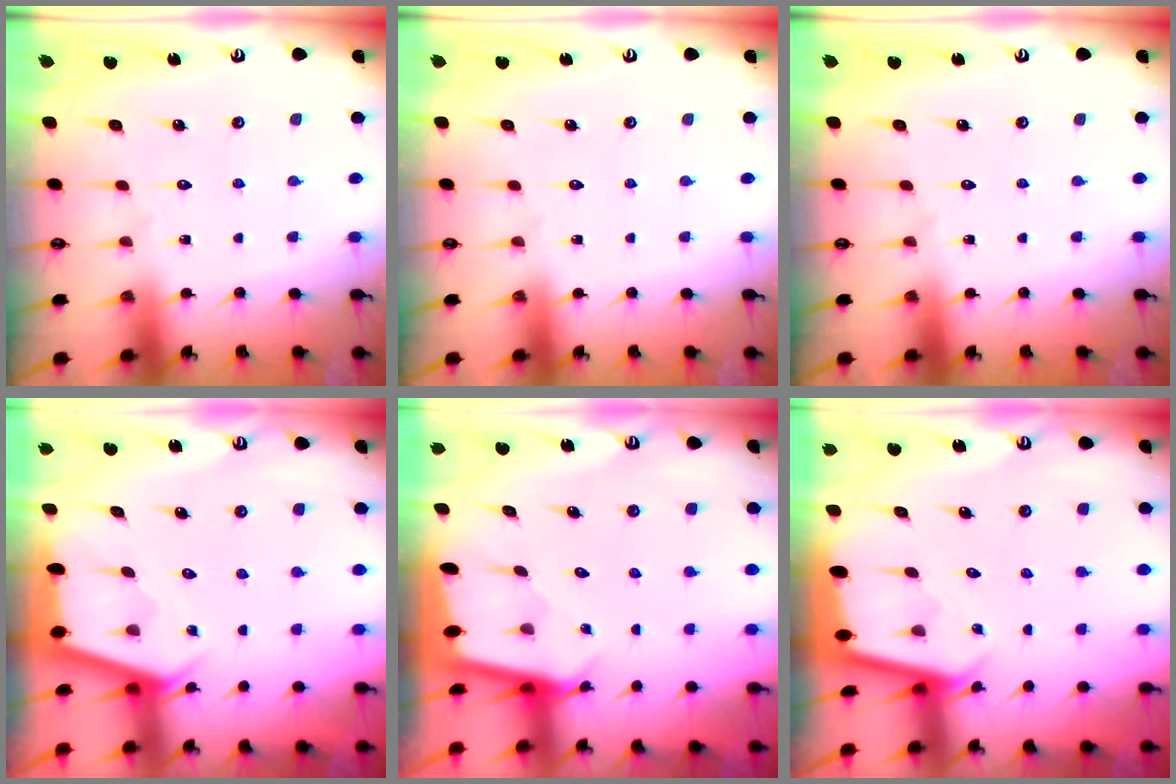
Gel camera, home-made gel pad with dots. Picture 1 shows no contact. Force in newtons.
{"total": 0.0}
{"total": 0.0}
{"total": 2.9, "press": 2.9, "slide": 0.3}
{"total": 2.4, "press": 2.4, "slide": 0.2}
{"total": 2.3, "press": 2.3, "slide": 0.1}